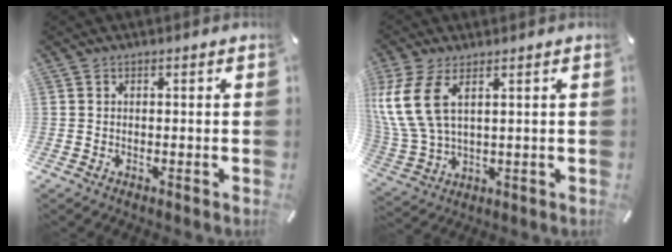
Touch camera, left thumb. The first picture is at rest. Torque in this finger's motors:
{"motor_torque": [2.07, 2.11, 1.48, -1.29, 0.34]}